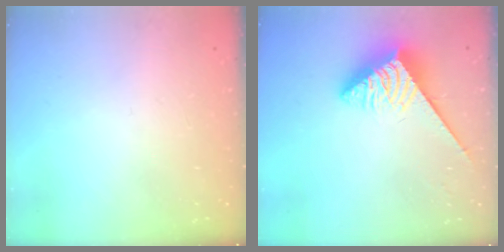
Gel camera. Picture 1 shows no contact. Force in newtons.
{"total": 3.6, "press": 3.5, "slide": 0.4}